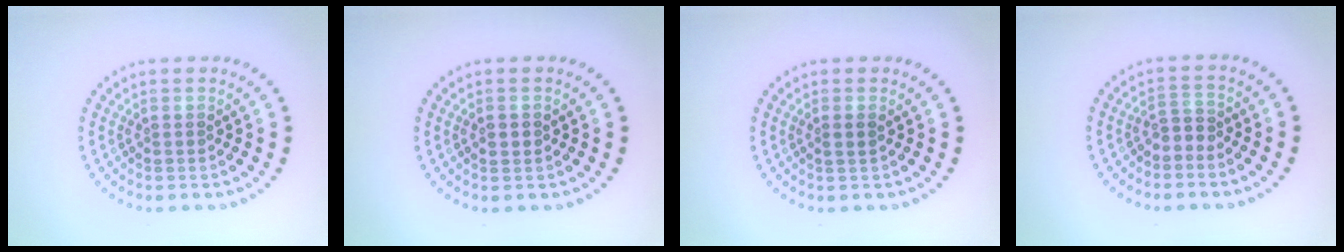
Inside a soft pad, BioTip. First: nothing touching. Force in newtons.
{"total": 1.0, "press": 1.0, "slide": 0.1}
{"total": 0.9, "press": 0.7, "slide": 0.6}
{"total": 1.4, "press": 0.9, "slide": 1.0}